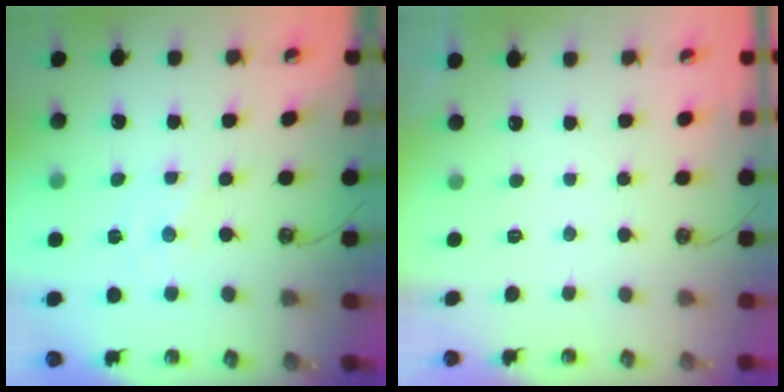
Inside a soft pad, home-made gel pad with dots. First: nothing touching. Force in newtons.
{"total": 0.0}